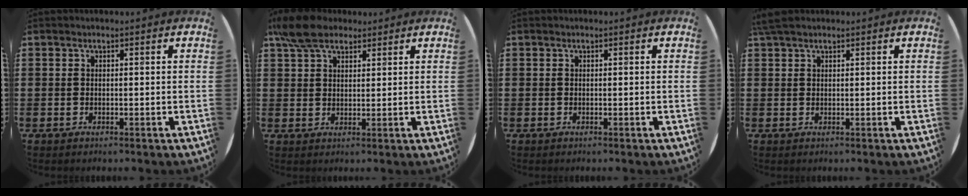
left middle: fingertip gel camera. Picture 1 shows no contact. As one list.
[{"total": 6.0, "force": [4.8, 2.6, 2.4], "torque": [-0.054, -0.004, 0.091]}, {"total": 0.0}, {"total": 1.8, "force": [1.5, 0.5, 0.9], "torque": [-0.021, 0.003, 0.028]}]